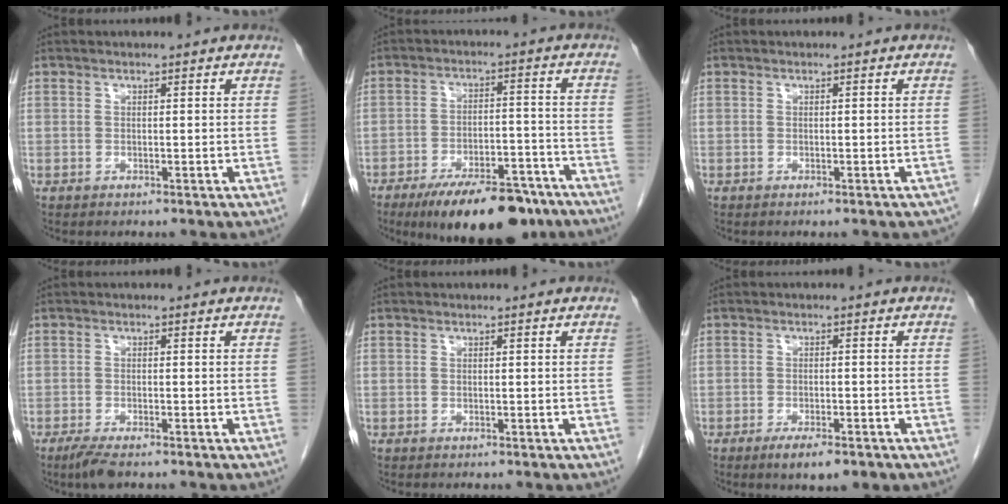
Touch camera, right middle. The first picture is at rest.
{"total": 14.5, "force": [-10.7, 4.4, 8.6], "torque": [-0.119, 0.002, -0.170]}
{"total": 3.4, "force": [-2.9, 1.0, 1.4], "torque": [-0.011, -0.001, -0.029]}
{"total": 3.1, "force": [-2.3, 0.5, 2.0], "torque": [-0.044, -0.009, -0.042]}
{"total": 0.0}
{"total": 5.0, "force": [-3.3, 1.3, 3.6], "torque": [-0.055, -0.007, -0.044]}